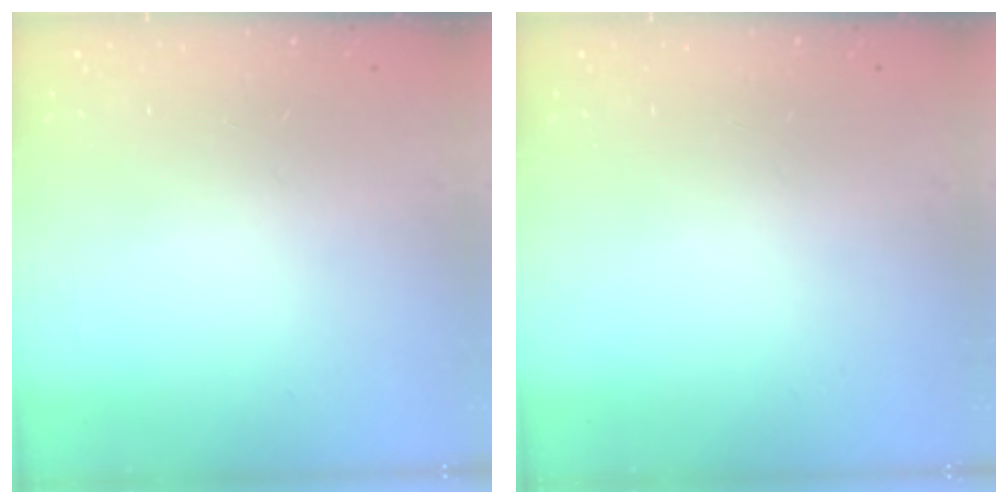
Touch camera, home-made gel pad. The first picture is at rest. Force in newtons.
{"total": 0.0}